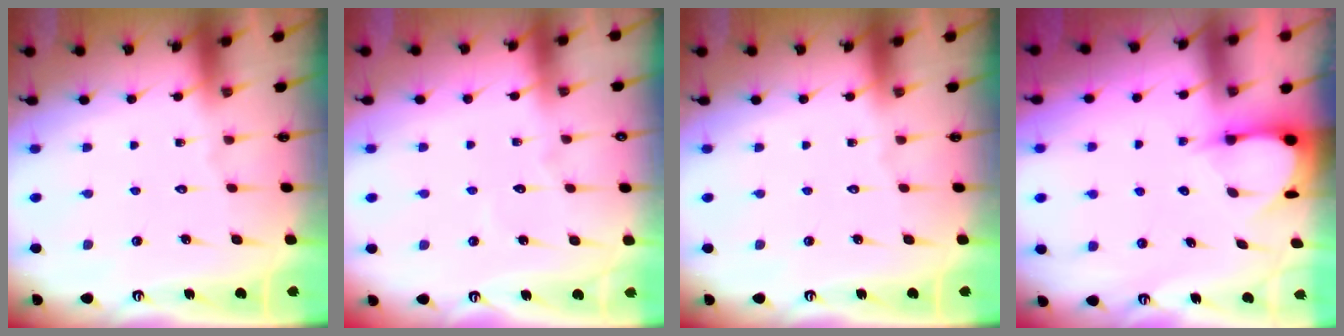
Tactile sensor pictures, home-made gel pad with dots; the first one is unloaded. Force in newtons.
{"total": 2.5, "press": 2.5, "slide": 0.2}
{"total": 0.0}
{"total": 3.5, "press": 3.5, "slide": 0.3}